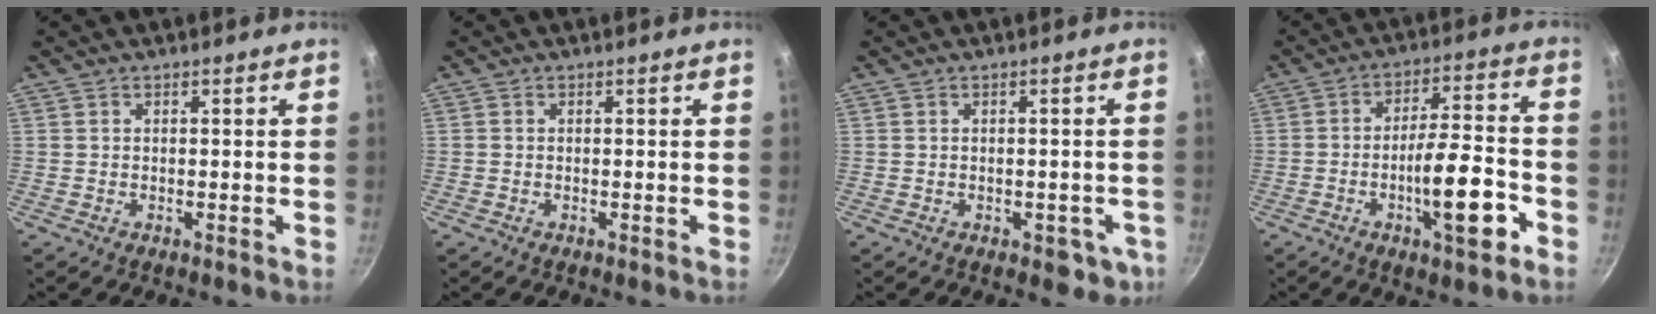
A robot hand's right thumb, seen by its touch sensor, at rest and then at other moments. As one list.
[{"total": 0.0}, {"total": 4.7, "force": [-1.6, 2.9, 3.3], "torque": [-0.020, 0.010, -0.009]}, {"total": 13.2, "force": [-5.0, 3.7, 11.6], "torque": [-0.166, 0.036, -0.077]}]